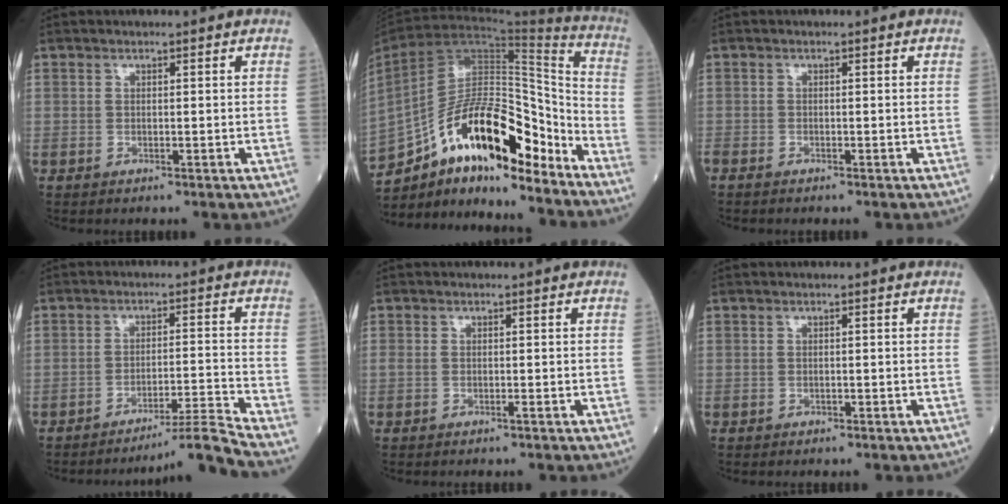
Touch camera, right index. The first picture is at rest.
{"total": 22.5, "force": [-15.1, 7.3, 15.1], "torque": [-0.293, 0.020, -0.257]}
{"total": 1.2, "force": [-1.1, 0.2, 0.4], "torque": [-0.010, -0.003, -0.018]}
{"total": 7.6, "force": [-6.4, -4.2, 0.7], "torque": [-0.009, 0.001, -0.108]}
{"total": 0.6, "force": [-0.3, 0.0, 0.5], "torque": [-0.009, 0.000, -0.006]}
{"total": 0.0}